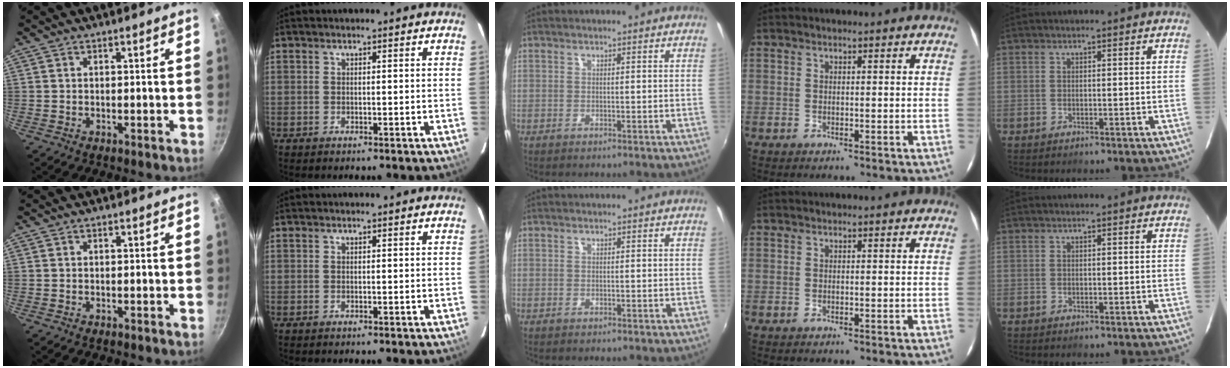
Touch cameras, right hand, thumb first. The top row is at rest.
{}